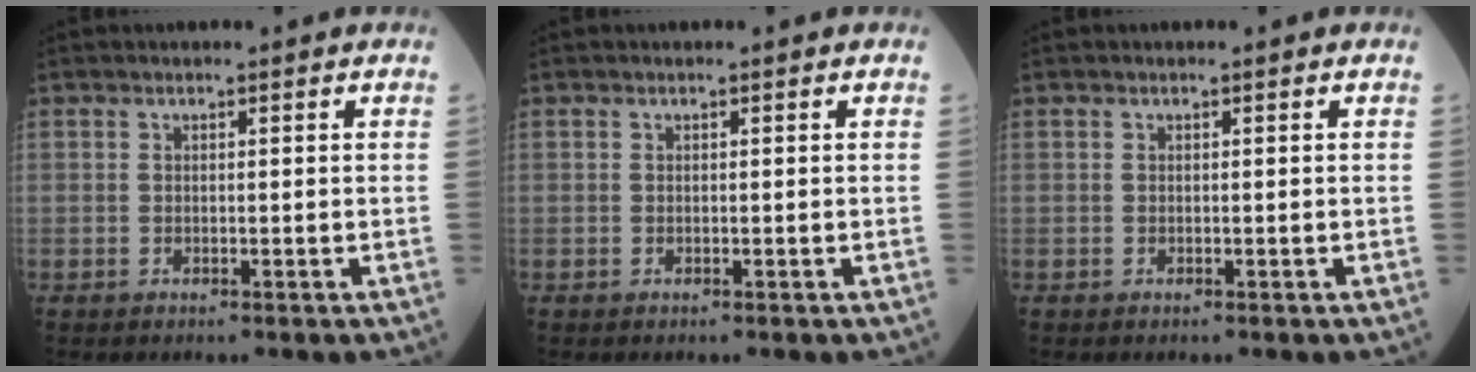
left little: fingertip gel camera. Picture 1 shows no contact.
{"total": 0.0}
{"total": 0.0}